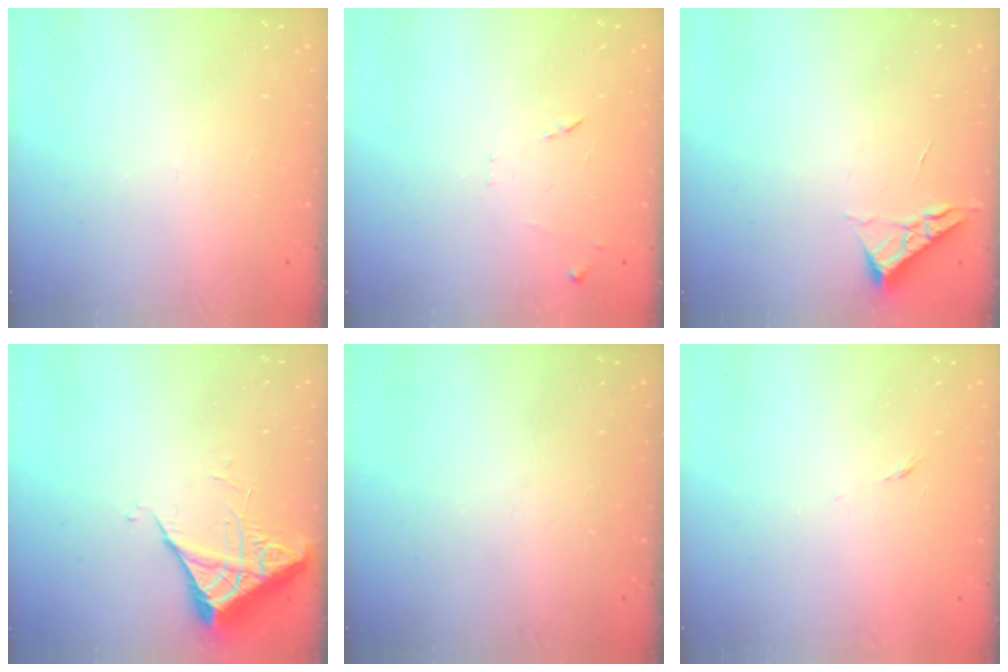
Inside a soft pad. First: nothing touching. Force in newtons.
{"total": 7.5, "press": 7.5, "slide": 0.6}
{"total": 3.5, "press": 3.4, "slide": 0.5}
{"total": 5.4, "press": 5.4, "slide": 0.3}
{"total": 0.0}
{"total": 3.8, "press": 3.7, "slide": 0.9}